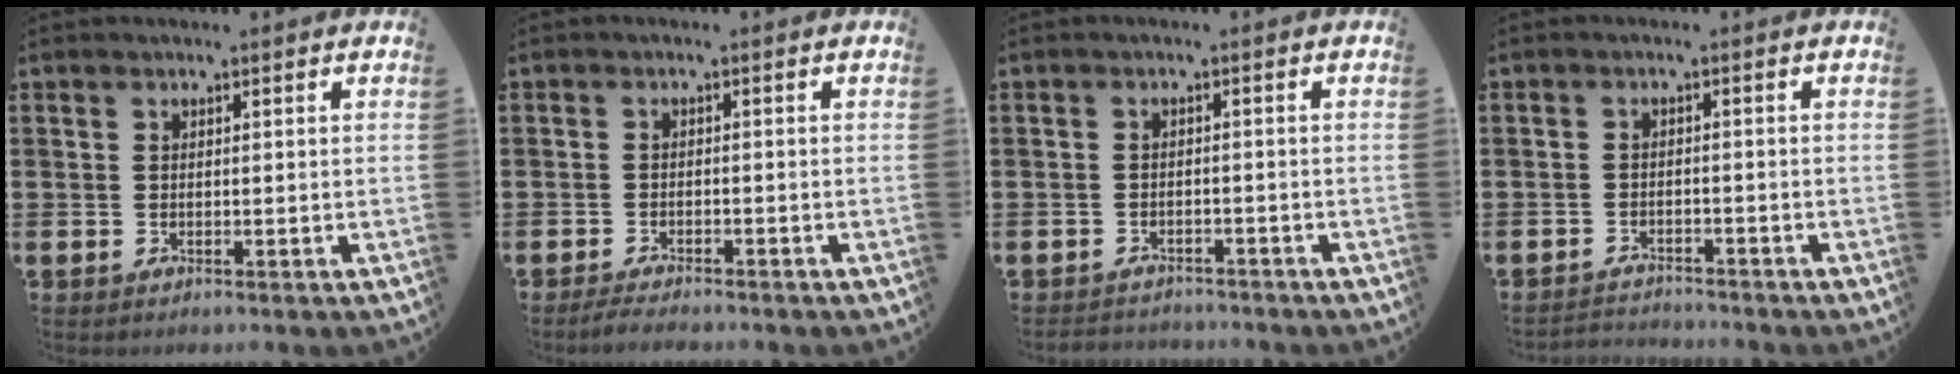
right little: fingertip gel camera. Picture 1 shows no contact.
{"total": 1.6, "force": [-1.5, 0.1, 0.6], "torque": [-0.011, 0.003, -0.030]}
{"total": 1.5, "force": [-1.5, 0.2, -0.2], "torque": [-0.003, 0.003, -0.034]}
{"total": 1.8, "force": [-1.8, 0.0, -0.2], "torque": [-0.002, 0.003, -0.039]}